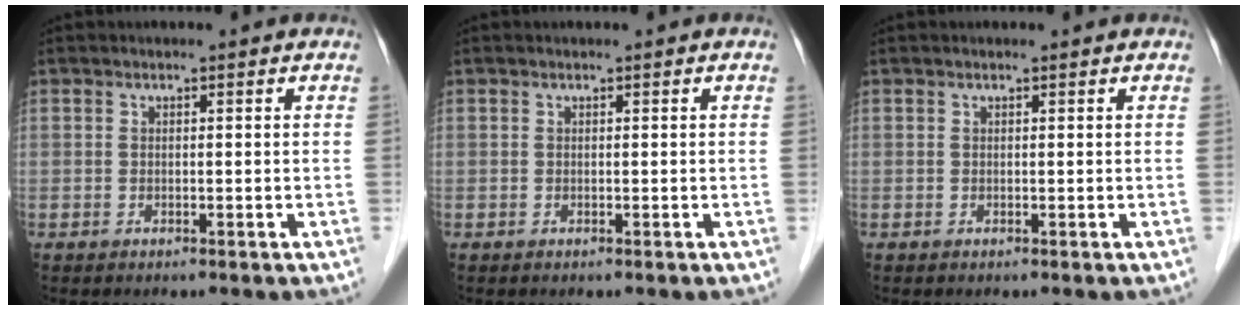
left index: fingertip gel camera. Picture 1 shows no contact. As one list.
[{"total": 0.0}, {"total": 0.0}]